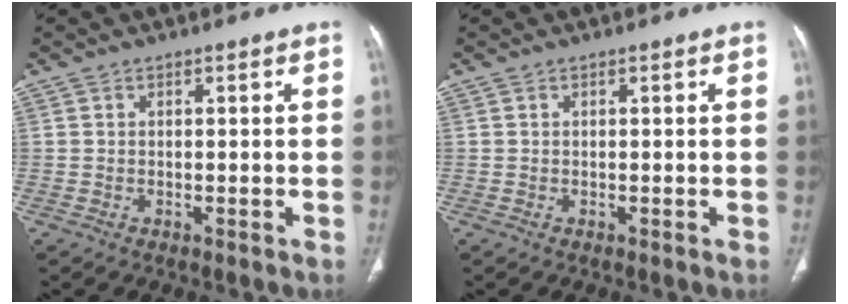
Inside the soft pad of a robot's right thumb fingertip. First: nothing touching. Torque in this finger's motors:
{"motor_torque": [0.03, 0.03, 0.00, 0.00, 0.04]}